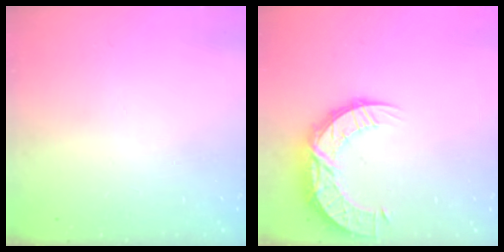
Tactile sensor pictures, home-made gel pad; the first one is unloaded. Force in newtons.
{"total": 12.8, "press": 12.8, "slide": 0.9}